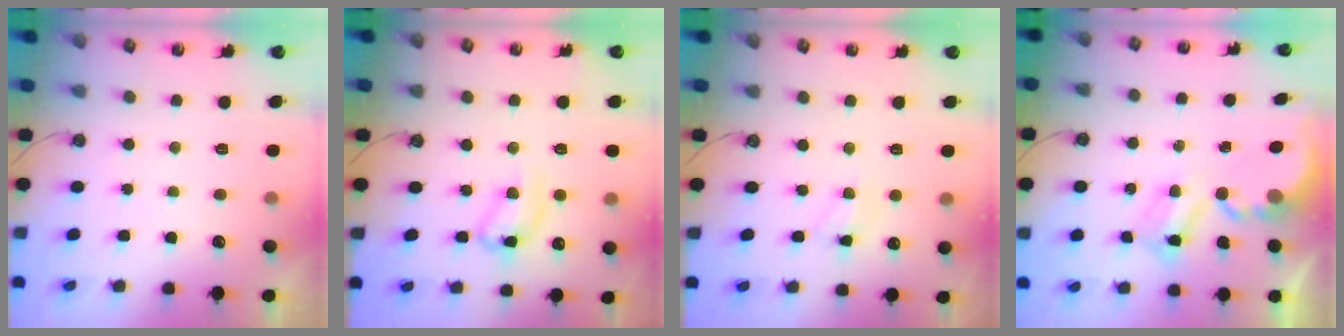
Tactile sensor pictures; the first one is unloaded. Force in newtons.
{"total": 12.3, "press": 12.3, "slide": 0.8}
{"total": 6.0, "press": 5.9, "slide": 0.7}
{"total": 4.6, "press": 4.5, "slide": 0.6}